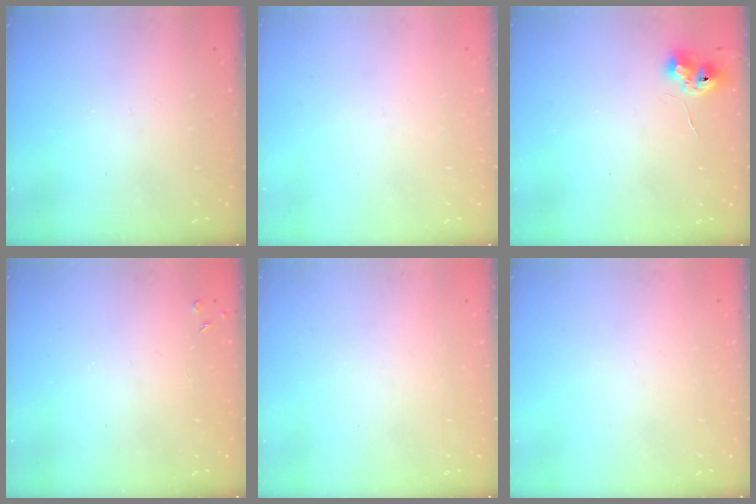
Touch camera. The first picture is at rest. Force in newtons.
{"total": 0.0}
{"total": 7.1, "press": 7.1, "slide": 0.7}
{"total": 2.8, "press": 2.7, "slide": 0.5}
{"total": 0.0}
{"total": 0.0}